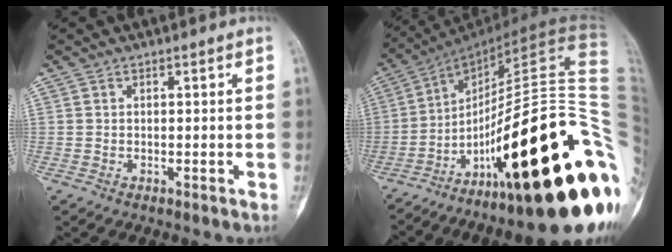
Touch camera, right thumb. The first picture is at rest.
{"total": 40.9, "force": [-11.8, 10.3, 37.8], "torque": [-0.484, 0.059, -0.184]}